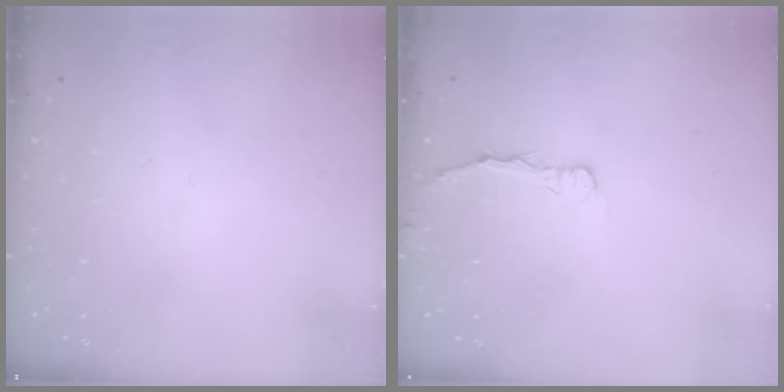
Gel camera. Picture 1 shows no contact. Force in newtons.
{"total": 2.9, "press": 2.9, "slide": 0.4}